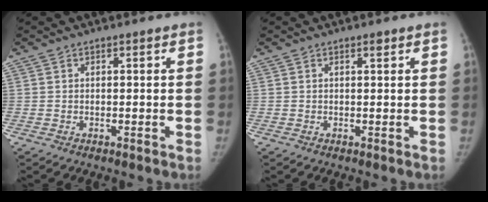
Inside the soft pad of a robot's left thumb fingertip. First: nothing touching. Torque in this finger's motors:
{"motor_torque": [0.13, -0.04, 0.68, -0.21, 0.06]}